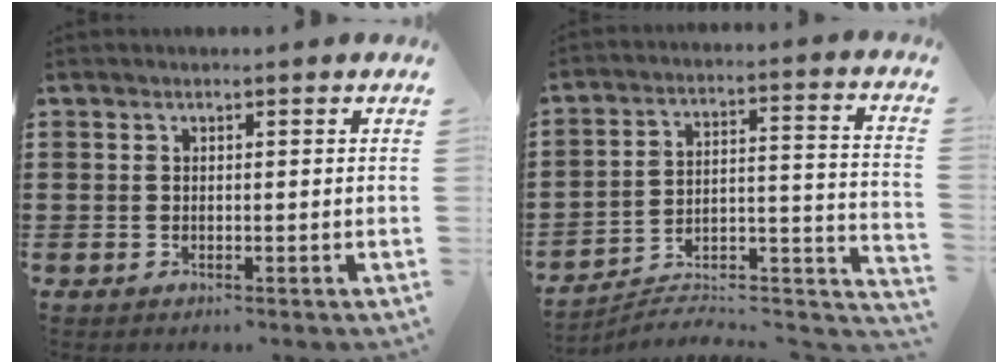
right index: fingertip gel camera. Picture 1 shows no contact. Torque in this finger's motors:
{"motor_torque": [-0.86, 0.26, -1.05, -0.21]}